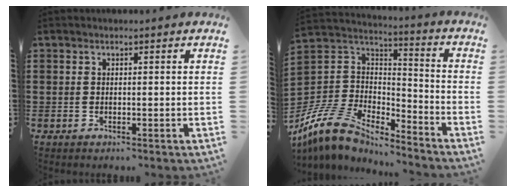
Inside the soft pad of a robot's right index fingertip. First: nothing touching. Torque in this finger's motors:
{"motor_torque": [-1.05, 1.09, 0.26, 0.13]}